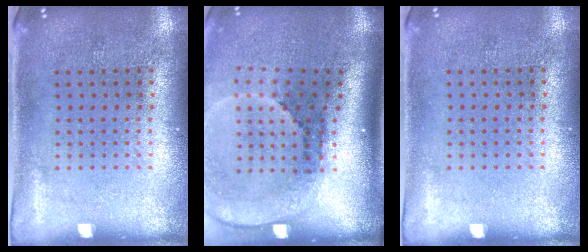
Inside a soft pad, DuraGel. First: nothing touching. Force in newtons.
{"total": 2.6, "press": 1.7, "slide": 1.9}
{"total": 0.0}